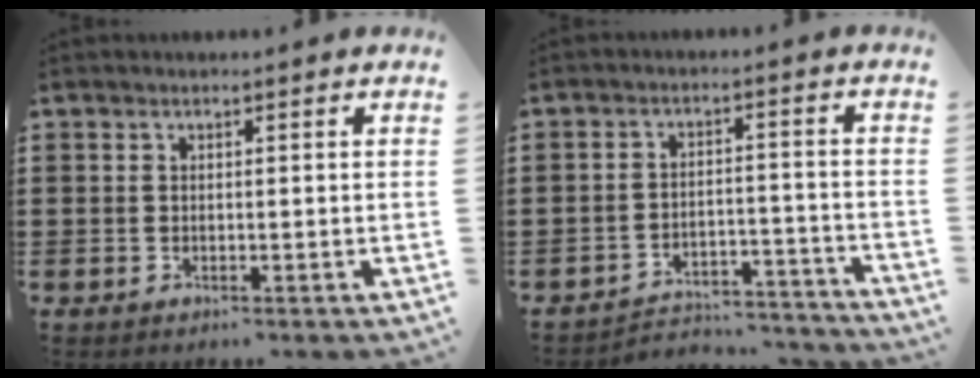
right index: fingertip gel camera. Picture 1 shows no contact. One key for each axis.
{"total": 4.2, "fx": -4.0, "fy": 0.9, "fz": 0.9, "tx": -0.019, "ty": 0.005, "tz": -0.083}